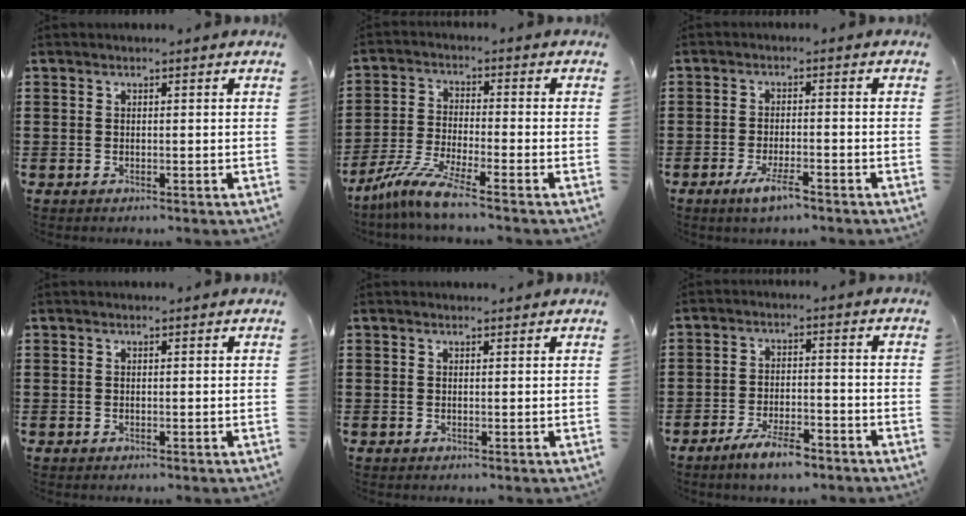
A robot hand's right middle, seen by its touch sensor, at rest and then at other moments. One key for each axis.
{"total": 7.0, "fx": -5.7, "fy": 0.1, "fz": 3.9, "tx": -0.096, "ty": -0.017, "tz": -0.116}
{"total": 4.4, "fx": -2.7, "fy": 1.0, "fz": 3.3, "tx": -0.072, "ty": -0.003, "tz": -0.052}
{"total": 0.0}
{"total": 0.6, "fx": 0.5, "fy": 0.2, "fz": 0.0, "tx": 0.006, "ty": -0.003, "tz": 0.008}
{"total": 5.3, "fx": -4.4, "fy": 1.3, "fz": 2.7, "tx": -0.056, "ty": 0.001, "tz": -0.084}